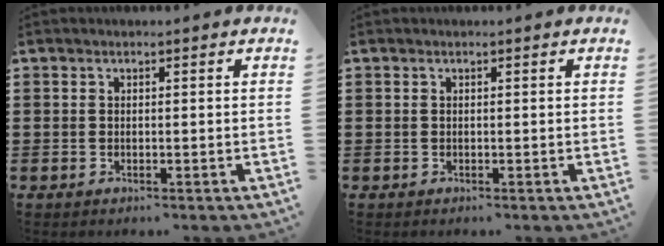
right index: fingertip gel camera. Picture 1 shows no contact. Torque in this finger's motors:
{"motor_torque": [0.00, 0.00, 0.00, 0.00]}